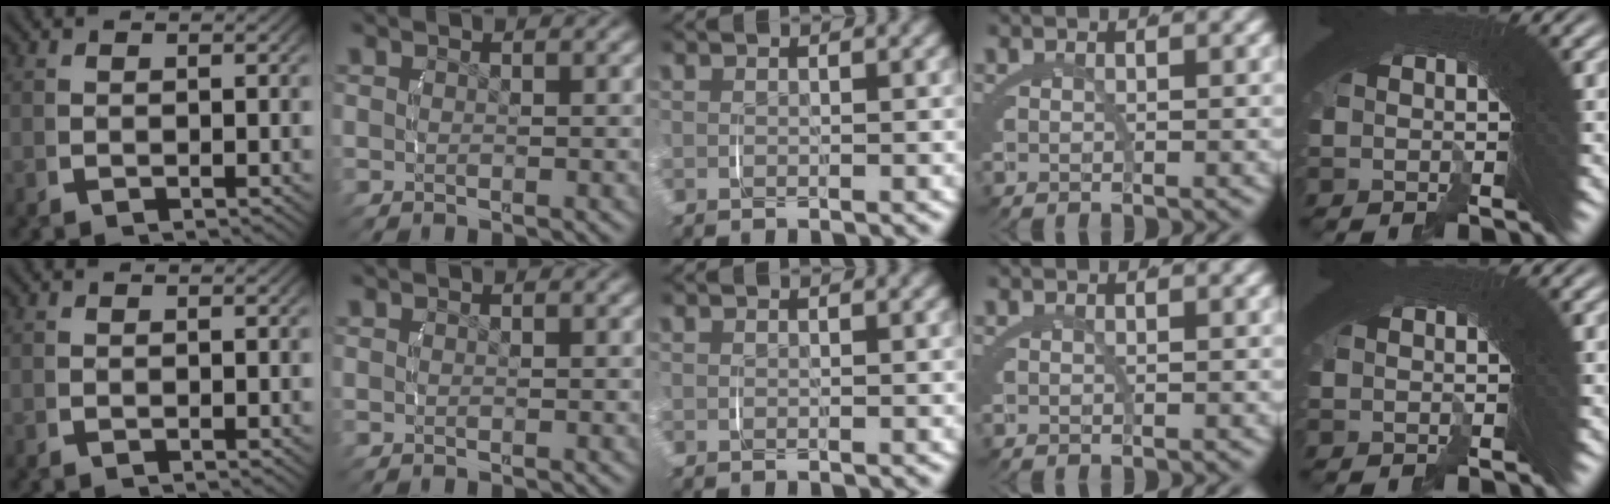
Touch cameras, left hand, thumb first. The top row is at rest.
{}